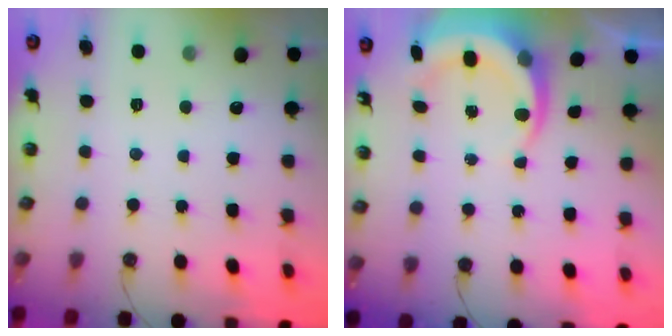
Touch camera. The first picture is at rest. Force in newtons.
{"total": 7.3, "press": 7.2, "slide": 1.3}